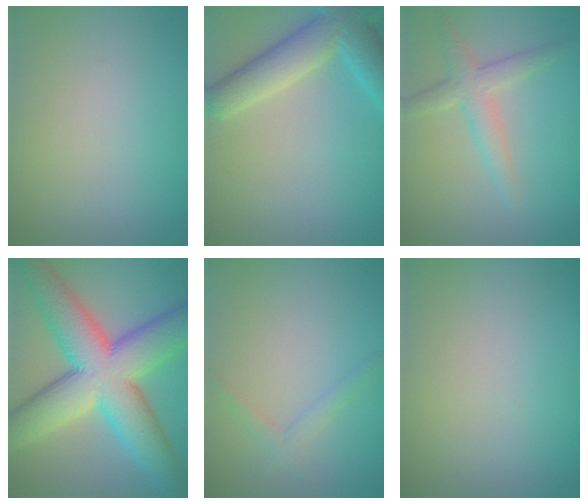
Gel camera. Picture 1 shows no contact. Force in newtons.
{"total": 6.6, "press": 6.6, "slide": 0.4}
{"total": 2.9, "press": 2.9, "slide": 0.1}
{"total": 13.2, "press": 13.2, "slide": 0.4}
{"total": 1.3, "press": 1.3, "slide": 0.1}
{"total": 0.0}